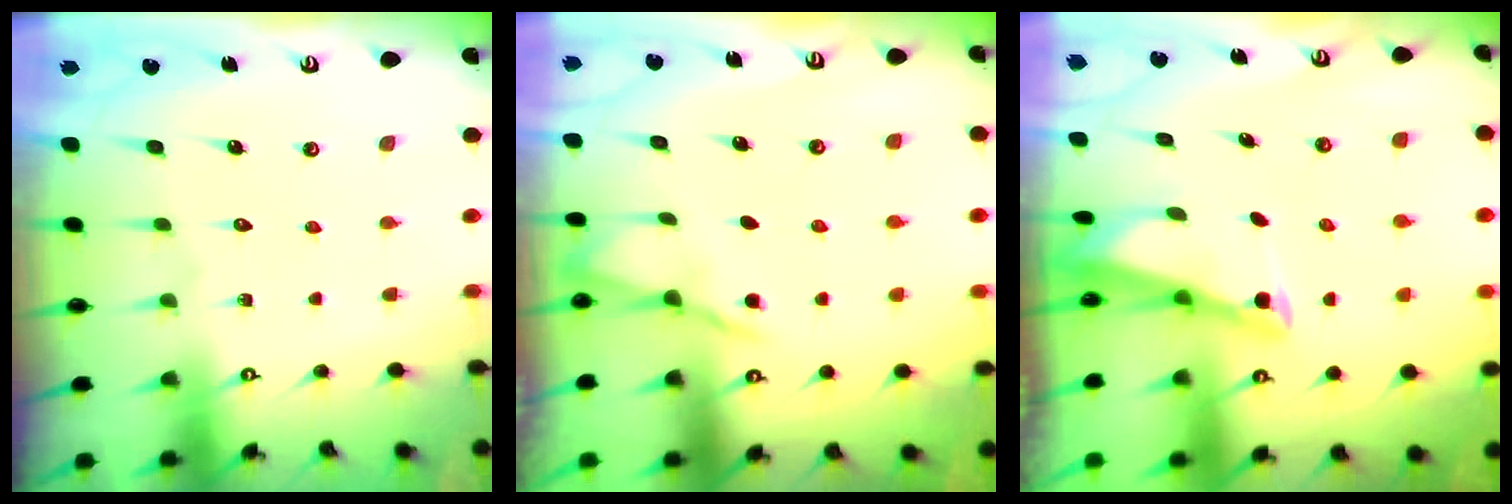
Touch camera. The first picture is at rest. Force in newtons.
{"total": 3.0, "press": 3.0, "slide": 0.5}
{"total": 2.7, "press": 2.7, "slide": 0.3}